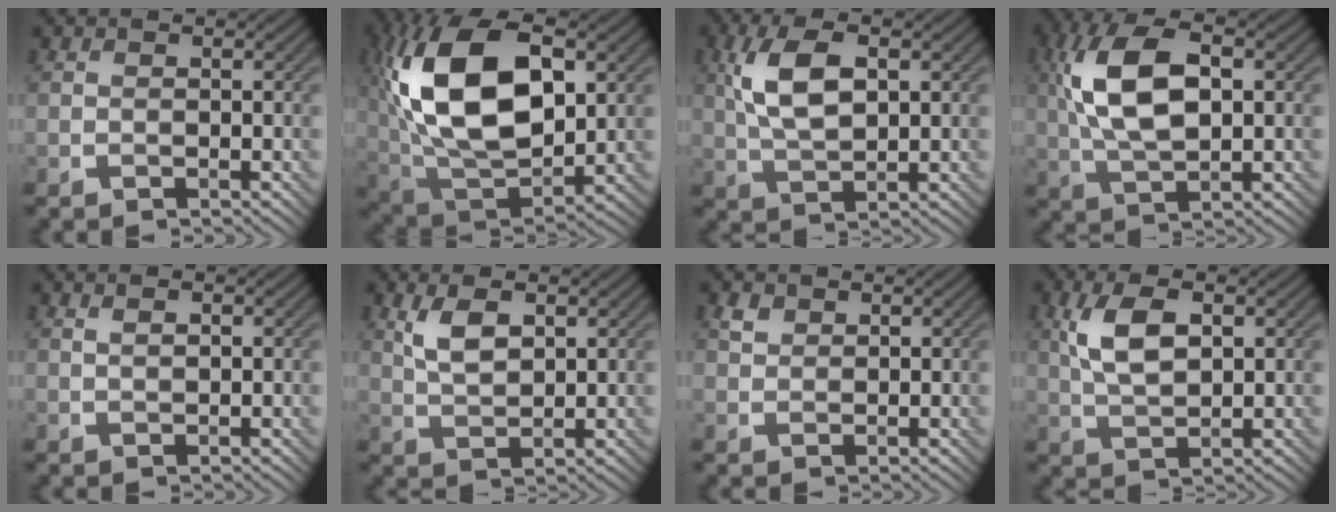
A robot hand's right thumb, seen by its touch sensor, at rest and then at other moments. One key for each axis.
{"total": 17.5, "fx": 4.0, "fy": 9.3, "fz": 14.2, "tx": -0.311, "ty": 0.019, "tz": 0.072}
{"total": 7.7, "fx": 2.0, "fy": 3.5, "fz": 6.6, "tx": -0.145, "ty": 0.009, "tz": 0.039}
{"total": 11.6, "fx": 2.1, "fy": 5.6, "fz": 10.0, "tx": -0.216, "ty": 0.015, "tz": 0.036}
{"total": 1.2, "fx": 0.5, "fy": 0.4, "fz": 1.0, "tx": -0.020, "ty": 0.000, "tz": 0.010}
{"total": 4.7, "fx": 1.9, "fy": 2.2, "fz": 3.7, "tx": -0.086, "ty": 0.001, "tz": 0.041}
{"total": 1.6, "fx": 1.0, "fy": 1.0, "fz": 0.7, "tx": -0.015, "ty": 0.003, "tz": 0.020}
{"total": 6.7, "fx": 2.0, "fy": 3.1, "fz": 5.6, "tx": -0.125, "ty": 0.007, "tz": 0.040}